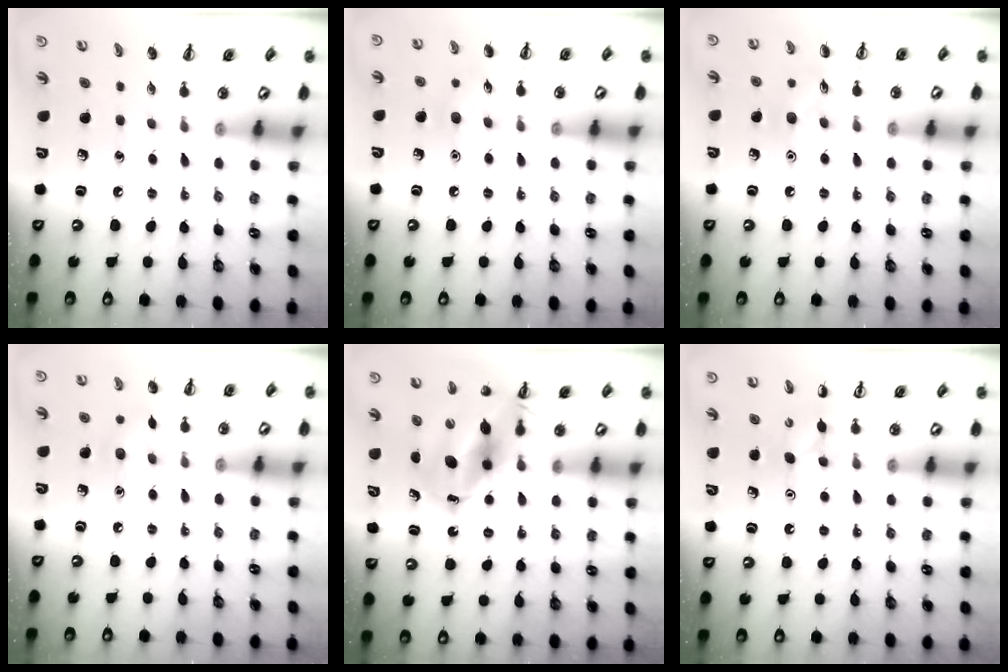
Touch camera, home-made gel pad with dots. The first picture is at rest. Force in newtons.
{"total": 7.2, "press": 7.0, "slide": 1.9}
{"total": 7.9, "press": 7.8, "slide": 1.3}
{"total": 6.0, "press": 5.8, "slide": 1.4}
{"total": 12.7, "press": 12.2, "slide": 3.7}
{"total": 4.0, "press": 3.8, "slide": 1.1}